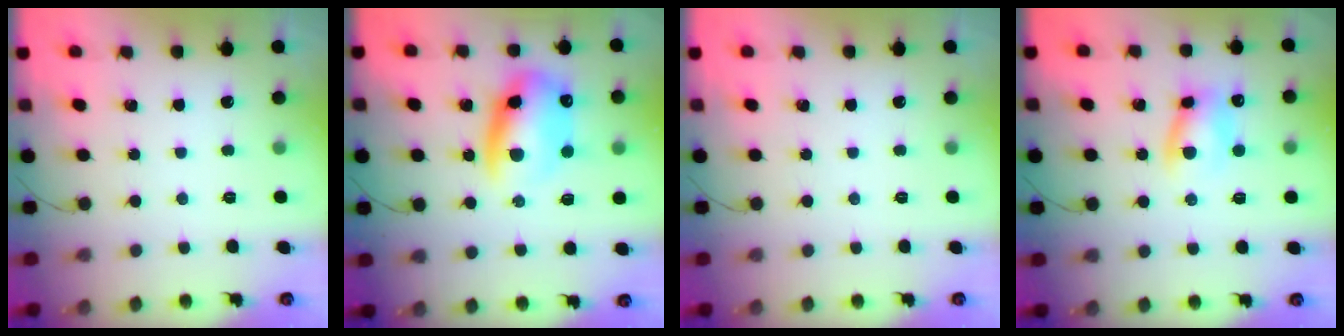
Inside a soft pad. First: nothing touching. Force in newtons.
{"total": 13.6, "press": 13.2, "slide": 3.3}
{"total": 0.0}
{"total": 8.3, "press": 8.2, "slide": 1.4}